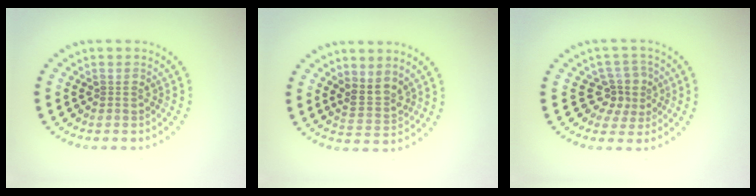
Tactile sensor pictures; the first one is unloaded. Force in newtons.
{"total": 2.5, "press": 2.2, "slide": 1.3}
{"total": 3.0, "press": 2.5, "slide": 1.6}